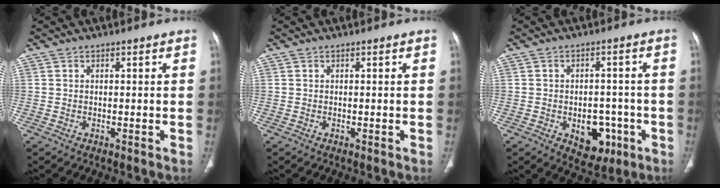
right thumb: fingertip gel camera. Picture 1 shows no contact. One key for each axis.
{"total": 0.0}
{"total": 8.4, "fx": -3.0, "fy": 5.7, "fz": 5.4, "tx": -0.034, "ty": 0.021, "tz": -0.028}